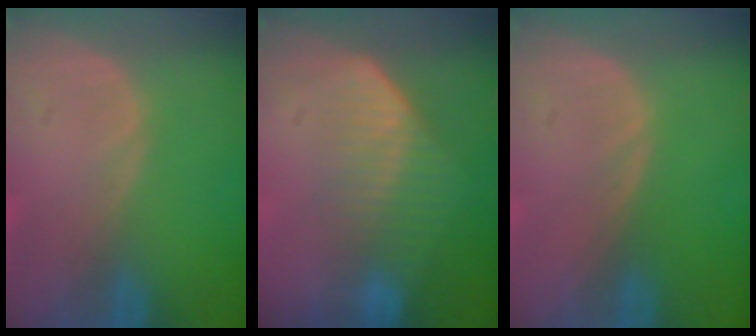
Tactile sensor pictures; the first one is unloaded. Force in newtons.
{"total": 7.3, "press": 6.2, "slide": 3.8}
{"total": 0.0}